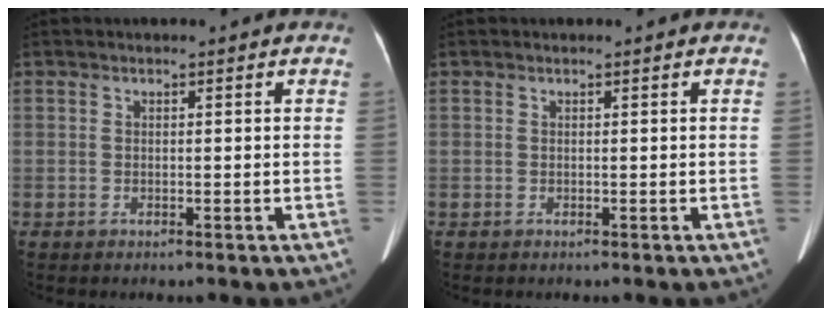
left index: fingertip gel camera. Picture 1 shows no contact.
{"total": 0.0}